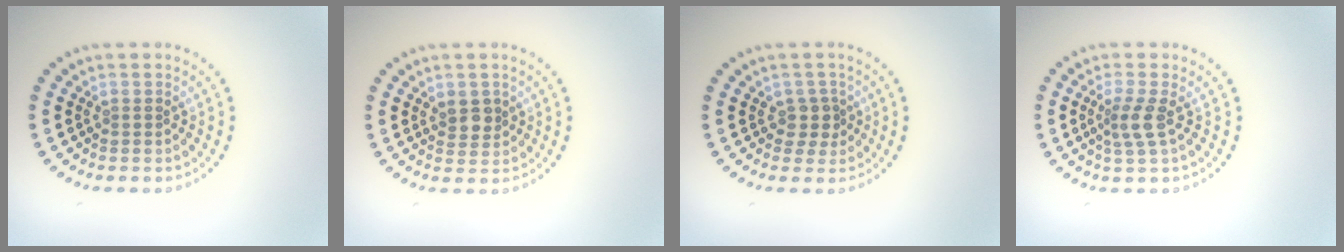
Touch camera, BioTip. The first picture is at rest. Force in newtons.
{"total": 1.9, "press": 1.7, "slide": 0.7}
{"total": 1.9, "press": 1.6, "slide": 1.2}
{"total": 2.4, "press": 1.9, "slide": 1.6}